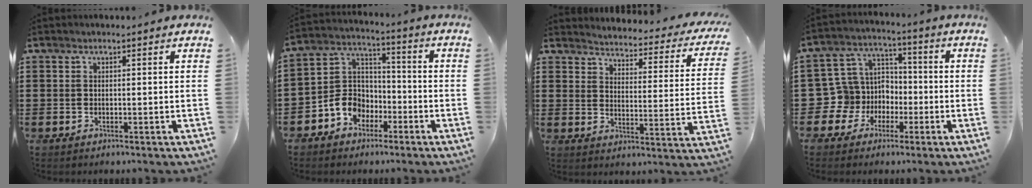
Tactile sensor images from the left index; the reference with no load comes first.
{"total": 7.4, "force": [-3.7, 6.1, 1.9], "torque": [-0.071, 0.014, -0.079]}
{"total": 2.9, "force": [2.9, -0.1, 0.4], "torque": [-0.023, -0.037, 0.040]}
{"total": 9.0, "force": [-2.1, 8.5, 1.9], "torque": [-0.096, 0.004, -0.040]}